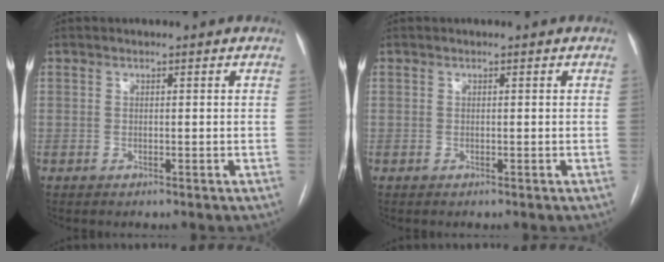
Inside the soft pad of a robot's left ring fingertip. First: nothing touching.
{"total": 0.0}